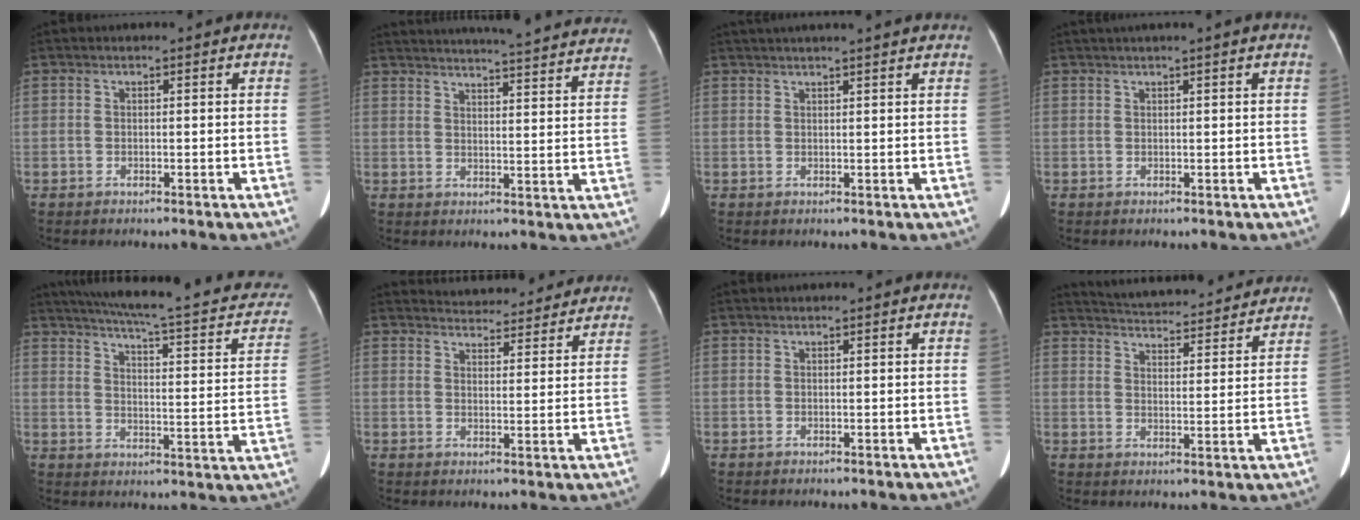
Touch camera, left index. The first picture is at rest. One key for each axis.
{"total": 30.6, "fx": 28.9, "fy": 2.2, "fz": 9.6, "tx": -0.152, "ty": -0.057, "tz": 0.342}
{"total": 7.8, "fx": 6.8, "fy": -0.8, "fz": 3.8, "tx": -0.052, "ty": 0.033, "tz": 0.083}
{"total": 1.6, "fx": 1.1, "fy": -0.6, "fz": 1.0, "tx": -0.020, "ty": 0.005, "tz": 0.029}
{"total": 23.9, "fx": 19.2, "fy": 4.8, "fz": 13.4, "tx": -0.187, "ty": 0.004, "tz": 0.228}
{"total": 12.5, "fx": 12.0, "fy": 2.6, "fz": 2.5, "tx": -0.019, "ty": 0.011, "tz": 0.145}
{"total": 0.0}
{"total": 18.7, "fx": 17.6, "fy": 3.0, "fz": 5.6, "tx": -0.088, "ty": 0.015, "tz": 0.234}